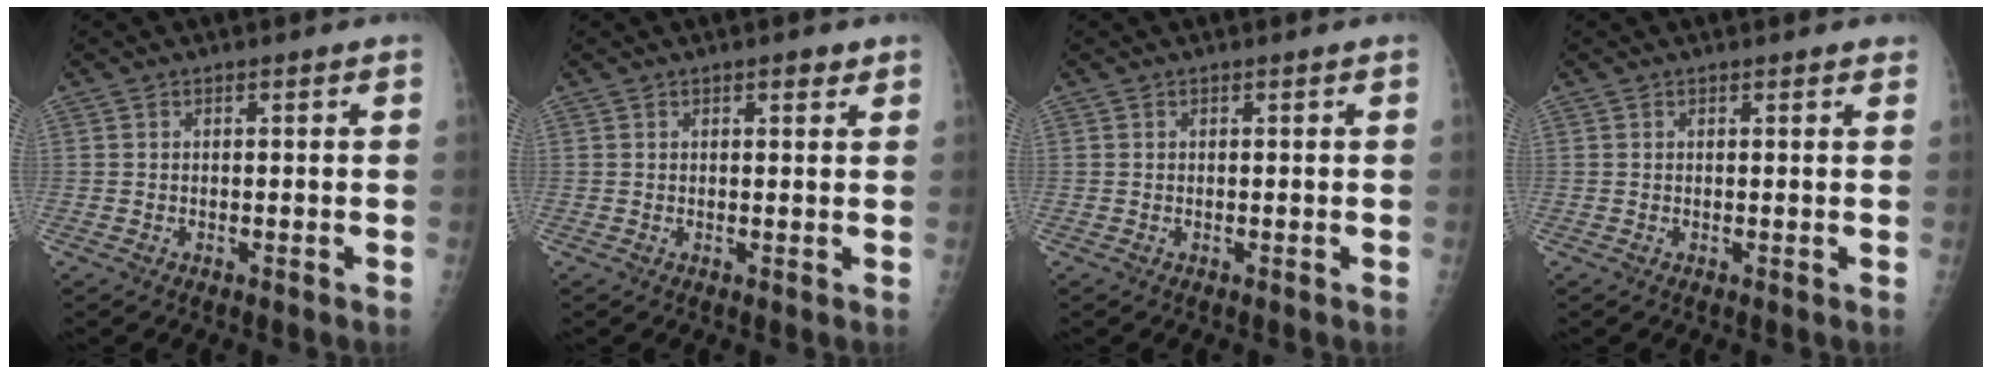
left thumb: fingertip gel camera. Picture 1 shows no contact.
{"total": 1.8, "force": [1.1, 0.7, 1.2], "torque": [-0.010, -0.003, 0.013]}
{"total": 0.0}
{"total": 1.0, "force": [0.8, 0.3, 0.5], "torque": [-0.002, 0.001, 0.008]}